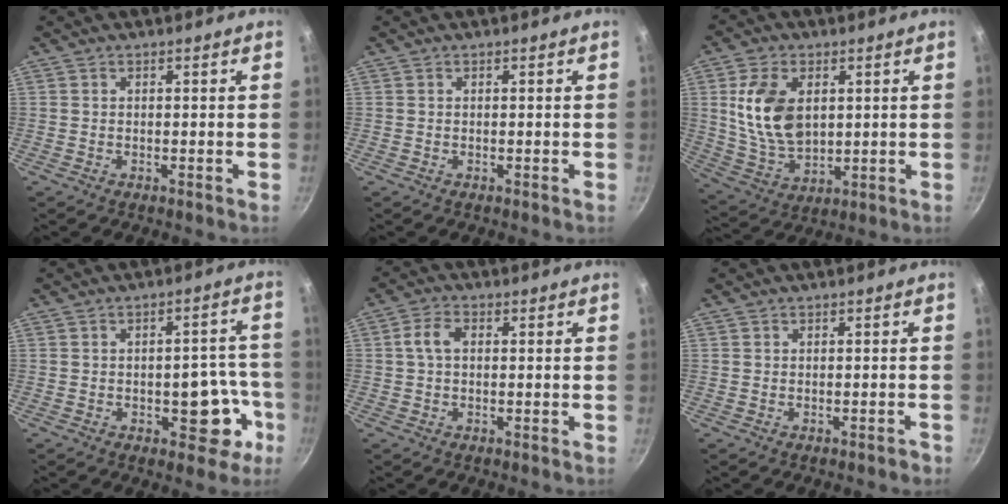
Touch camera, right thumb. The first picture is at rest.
{"total": 0.0}
{"total": 13.2, "force": [2.7, 8.5, 9.7], "torque": [-0.166, -0.022, 0.063]}
{"total": 9.8, "force": [-3.6, 5.6, 7.2], "torque": [-0.029, 0.034, -0.042]}
{"total": 4.0, "force": [0.5, 2.3, 3.2], "torque": [-0.068, 0.013, 0.005]}
{"total": 0.8, "force": [-0.6, 0.3, 0.4], "torque": [0.002, 0.015, -0.001]}